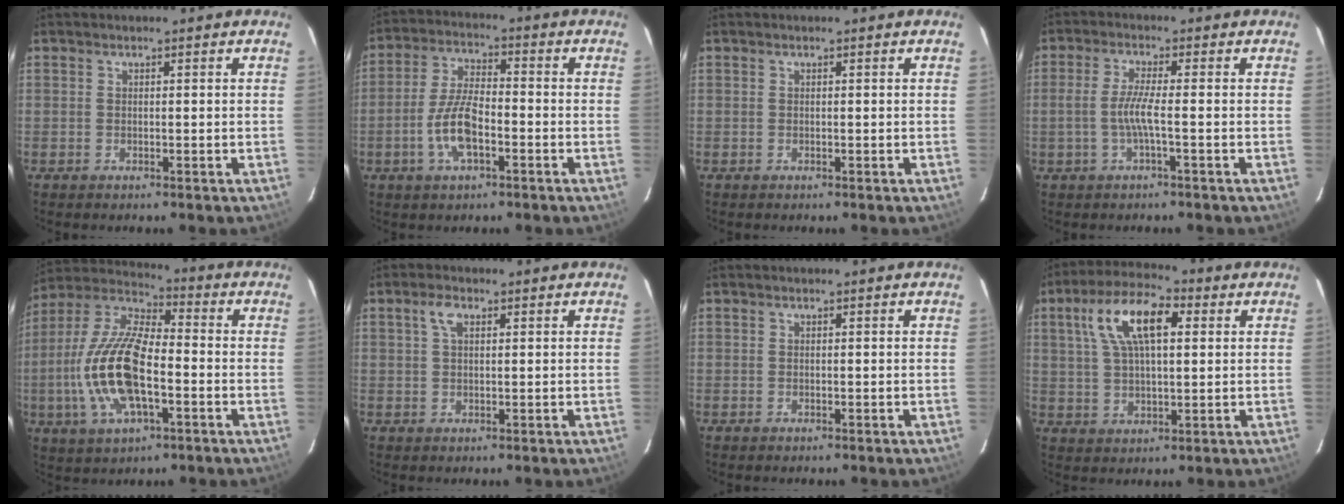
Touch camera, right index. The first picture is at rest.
{"total": 5.8, "force": [-2.2, 3.0, 4.4], "torque": [-0.091, 0.007, -0.038]}
{"total": 0.0}
{"total": 4.3, "force": [-1.2, -0.4, 4.1], "torque": [-0.091, -0.001, -0.023]}
{"total": 17.7, "force": [-4.0, 7.1, 15.7], "torque": [-0.330, -0.001, -0.081]}
{"total": 2.7, "force": [1.1, 1.4, 2.0], "torque": [-0.041, 0.008, 0.021]}
{"total": 0.0}
{"total": 12.6, "force": [4.2, 5.3, 10.6], "torque": [-0.202, 0.029, 0.073]}